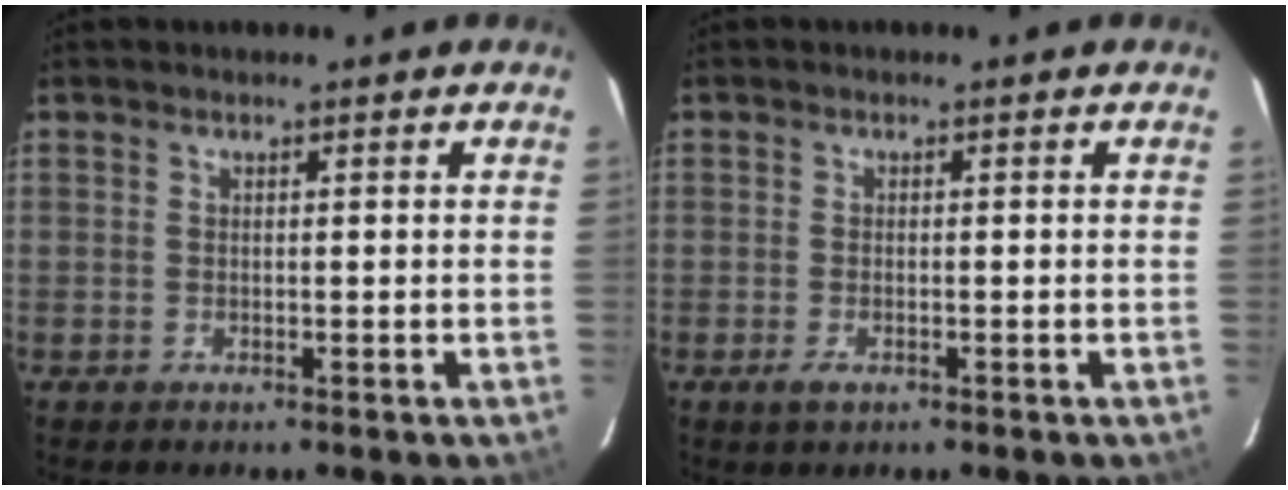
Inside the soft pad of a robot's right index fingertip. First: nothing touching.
{"total": 2.1, "force": [-1.1, 1.1, 1.4], "torque": [-0.029, -0.004, -0.017]}